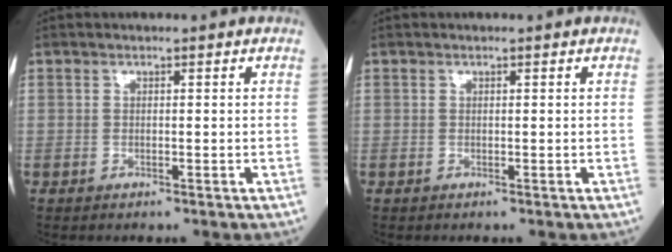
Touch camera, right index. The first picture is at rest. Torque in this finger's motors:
{"motor_torque": [0.02, 0.04, 0.03, 0.01]}